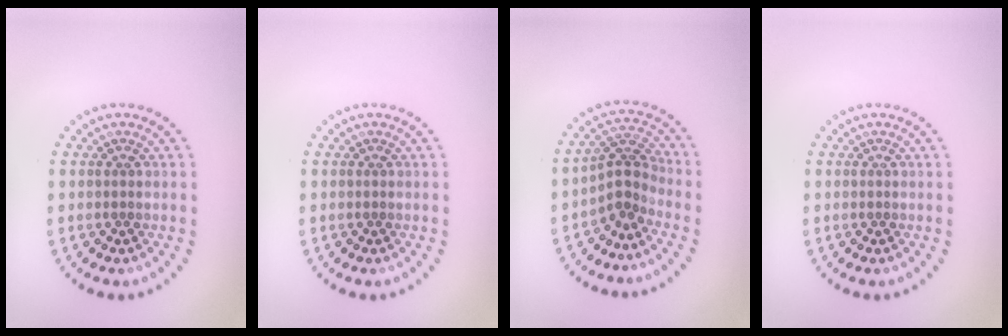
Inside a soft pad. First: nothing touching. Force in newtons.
{"total": 0.0}
{"total": 2.8, "press": 1.9, "slide": 2.1}
{"total": 0.0}